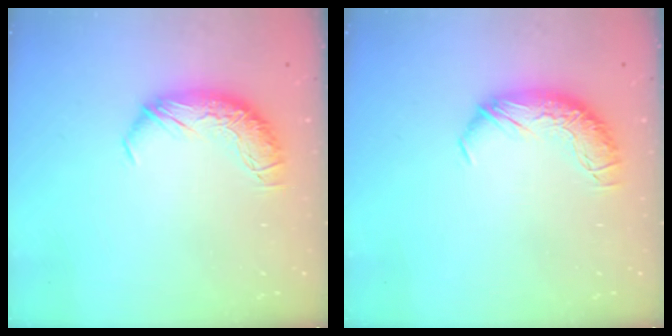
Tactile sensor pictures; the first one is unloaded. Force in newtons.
{"total": 0.0}